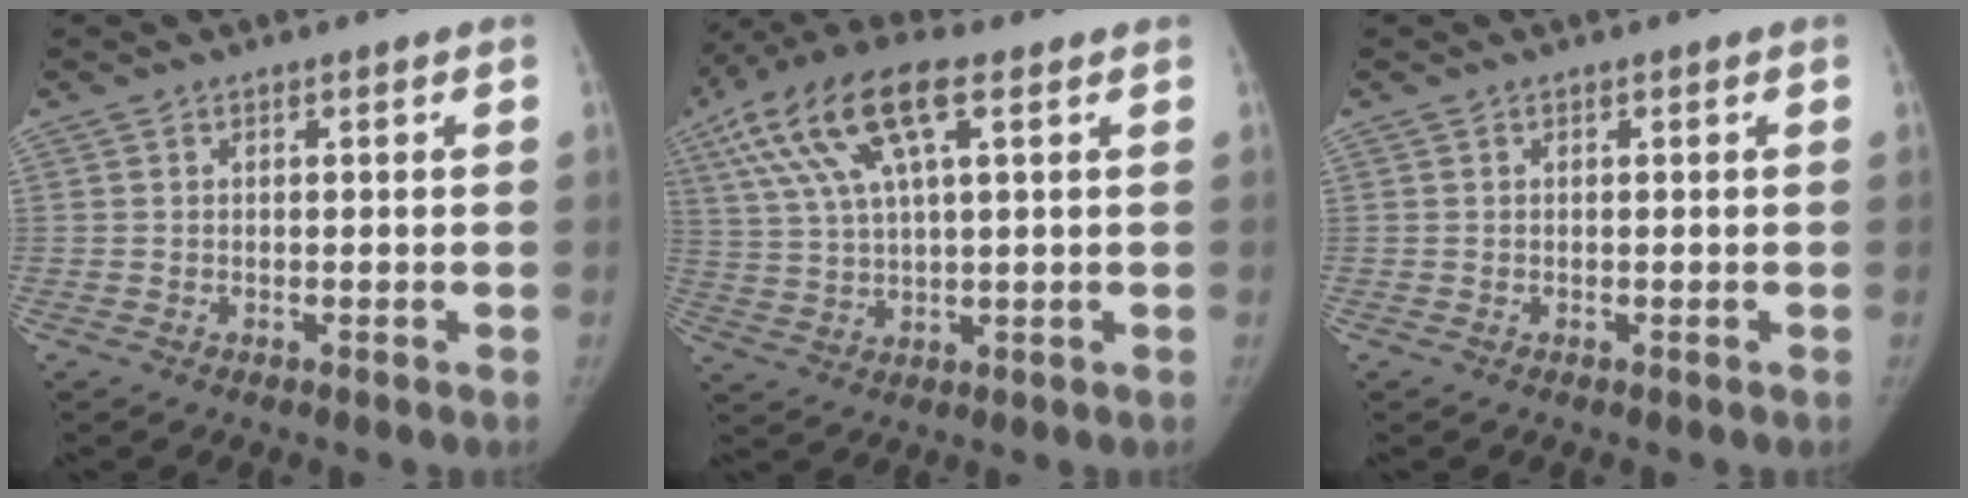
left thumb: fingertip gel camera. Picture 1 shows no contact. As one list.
[{"total": 15.1, "force": [6.2, 5.2, 12.8], "torque": [-0.265, 0.012, 0.110]}, {"total": 0.0}]